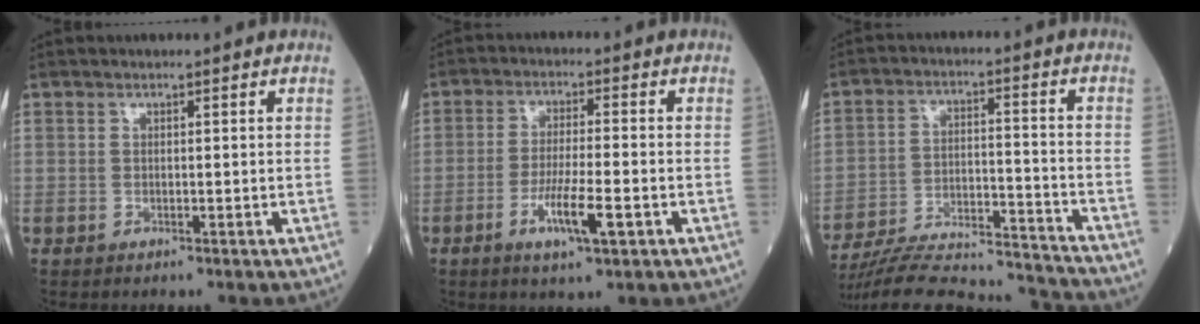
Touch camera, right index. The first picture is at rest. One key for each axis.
{"total": 7.3, "fx": -2.8, "fy": 0.8, "fz": 6.7, "tx": -0.125, "ty": -0.010, "tz": -0.048}
{"total": 18.6, "fx": -18.0, "fy": 1.6, "fz": 4.3, "tx": -0.091, "ty": 0.010, "tz": -0.272}